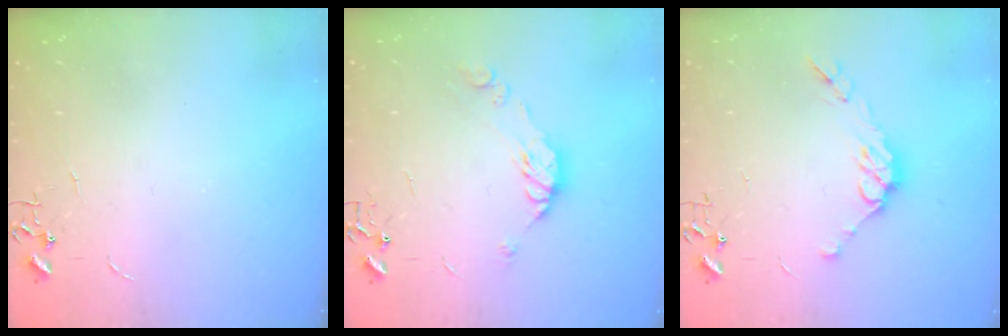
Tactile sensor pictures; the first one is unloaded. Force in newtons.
{"total": 8.9, "press": 8.9, "slide": 0.6}
{"total": 9.6, "press": 9.5, "slide": 0.7}